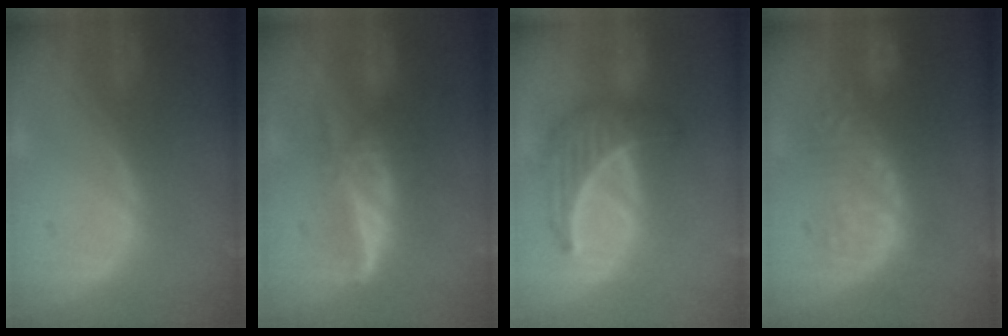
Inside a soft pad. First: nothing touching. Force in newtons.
{"total": 5.8, "press": 5.2, "slide": 2.6}
{"total": 6.7, "press": 6.1, "slide": 2.6}
{"total": 9.1, "press": 8.7, "slide": 2.6}